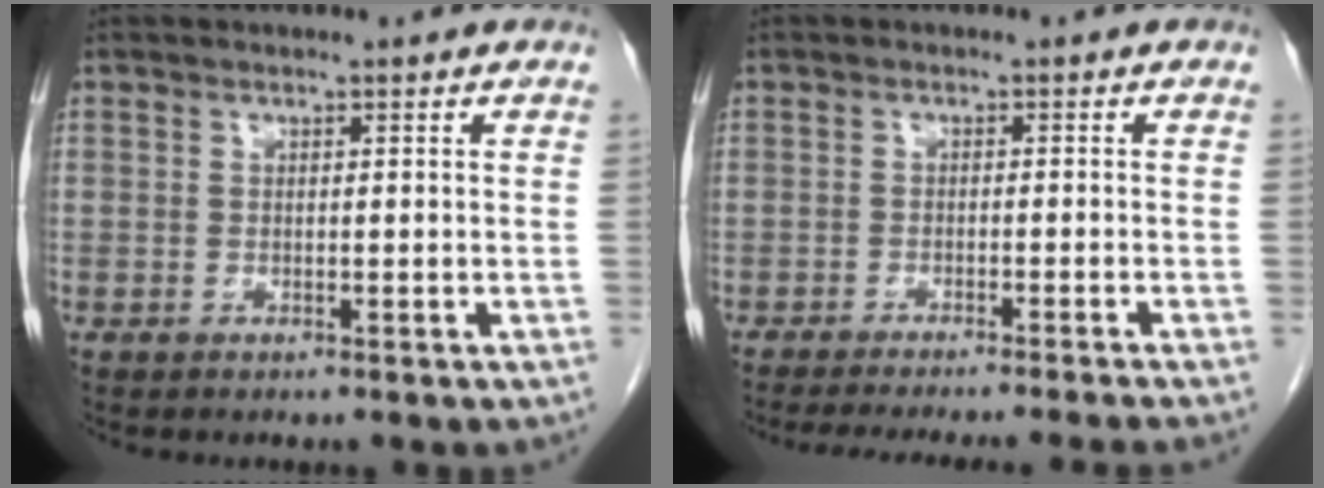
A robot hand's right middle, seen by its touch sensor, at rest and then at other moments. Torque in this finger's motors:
{"motor_torque": [0.24, -0.23, 0.05, 0.03]}